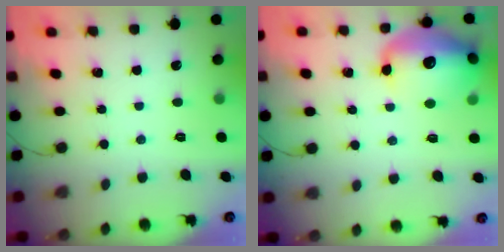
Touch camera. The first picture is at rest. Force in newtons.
{"total": 16.1, "press": 15.7, "slide": 3.2}